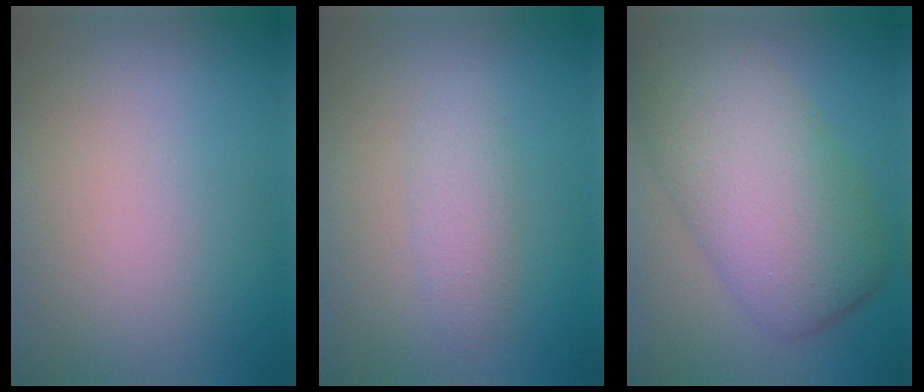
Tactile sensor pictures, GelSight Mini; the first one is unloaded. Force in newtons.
{"total": 2.0, "press": 2.0, "slide": 0.0}
{"total": 9.2, "press": 9.2, "slide": 0.4}